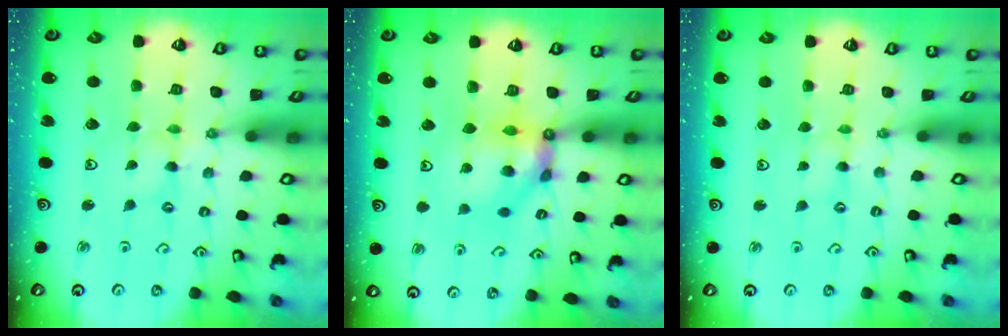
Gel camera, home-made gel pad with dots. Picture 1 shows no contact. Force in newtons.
{"total": 10.6, "press": 10.6, "slide": 1.3}
{"total": 1.8, "press": 1.7, "slide": 0.3}